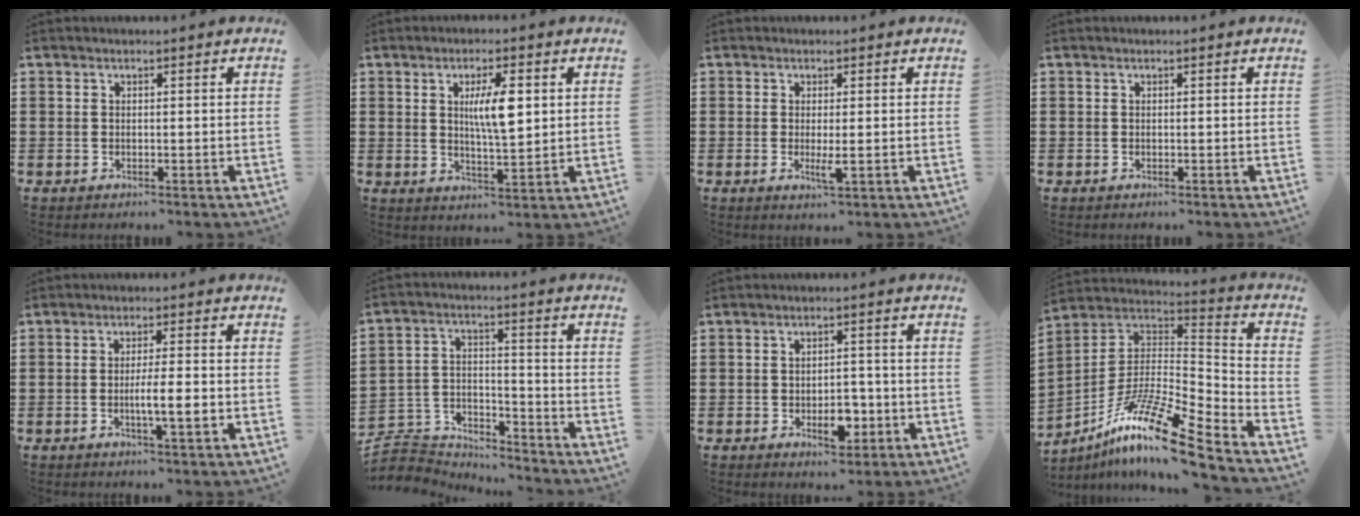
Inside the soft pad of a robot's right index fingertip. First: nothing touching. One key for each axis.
{"total": 6.6, "fx": 1.6, "fy": 1.7, "fz": 6.2, "tx": -0.115, "ty": 0.003, "tz": 0.023}
{"total": 2.5, "fx": -0.4, "fy": 0.4, "fz": 2.4, "tx": -0.050, "ty": -0.007, "tz": -0.009}
{"total": 0.0}
{"total": 4.6, "fx": -1.2, "fy": 0.4, "fz": 4.5, "tx": -0.075, "ty": -0.003, "tz": -0.022}
{"total": 5.4, "fx": -5.1, "fy": 1.6, "fz": 0.1, "tx": -0.018, "ty": 0.006, "tz": -0.109}
{"total": 5.5, "fx": -1.9, "fy": 2.9, "fz": 4.2, "tx": -0.061, "ty": 0.007, "tz": -0.032}
{"total": 14.8, "fx": -10.5, "fy": 1.6, "fz": 10.3, "tx": -0.194, "ty": 0.015, "tz": -0.197}